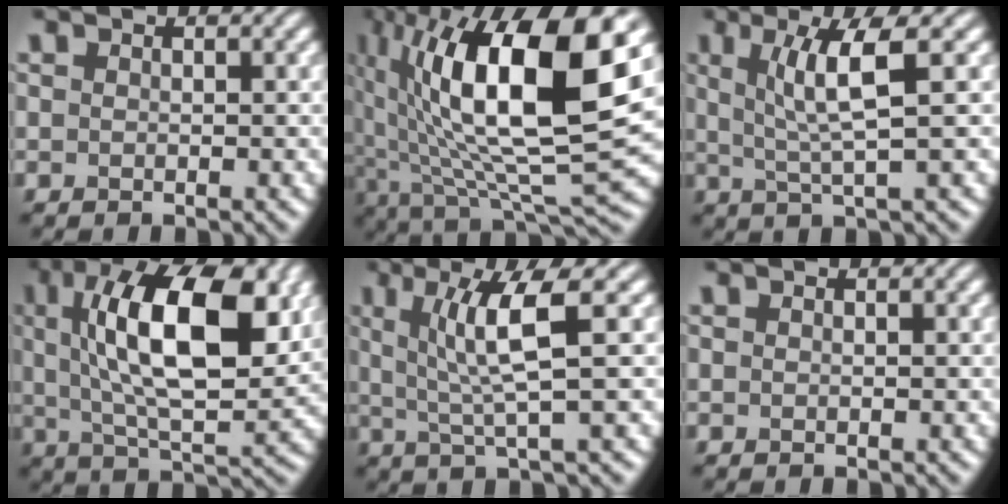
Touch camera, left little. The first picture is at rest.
{"total": 16.9, "force": [4.1, 6.3, 15.1], "torque": [-0.264, -0.001, 0.065]}
{"total": 4.9, "force": [1.3, 0.8, 4.7], "torque": [-0.084, 0.001, 0.028]}
{"total": 13.3, "force": [3.3, 5.5, 11.7], "torque": [-0.182, 0.010, 0.048]}
{"total": 5.7, "force": [1.3, 0.8, 5.4], "torque": [-0.101, 0.002, 0.027]}
{"total": 0.0}